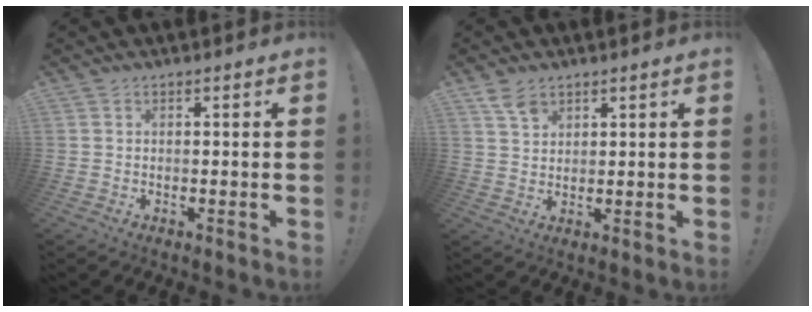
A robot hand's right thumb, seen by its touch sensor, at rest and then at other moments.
{"total": 4.9, "force": [3.7, 2.8, 1.3], "torque": [-0.022, -0.016, 0.069]}